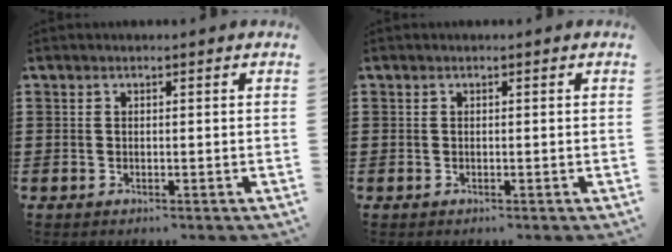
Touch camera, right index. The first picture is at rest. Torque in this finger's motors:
{"motor_torque": [2.14, 0.00, 0.00, 0.01]}